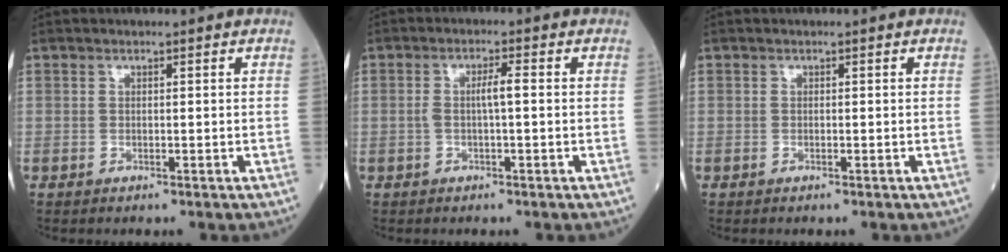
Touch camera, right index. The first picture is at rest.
{"total": 2.9, "force": [0.0, 0.2, 2.9], "torque": [-0.056, 0.005, -0.001]}
{"total": 0.0}